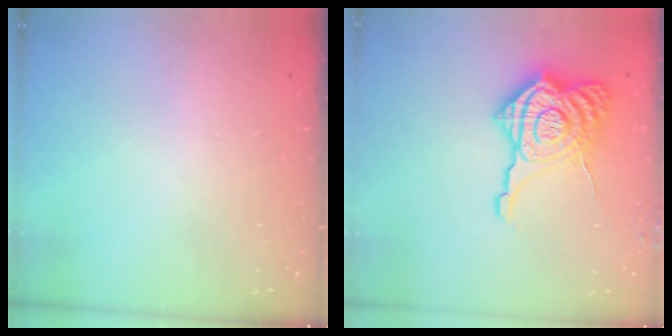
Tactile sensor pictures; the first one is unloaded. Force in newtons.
{"total": 16.3, "press": 16.2, "slide": 1.8}